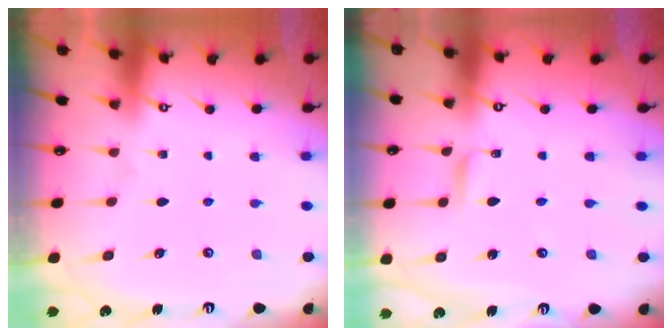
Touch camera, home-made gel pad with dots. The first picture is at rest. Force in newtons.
{"total": 1.7, "press": 1.7, "slide": 0.1}